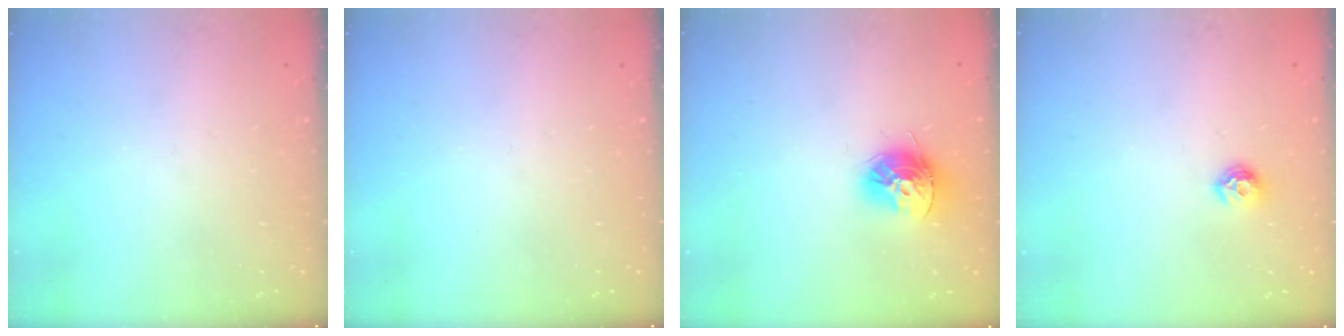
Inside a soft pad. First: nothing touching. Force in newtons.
{"total": 0.0}
{"total": 12.6, "press": 12.5, "slide": 1.2}
{"total": 7.5, "press": 7.4, "slide": 0.7}